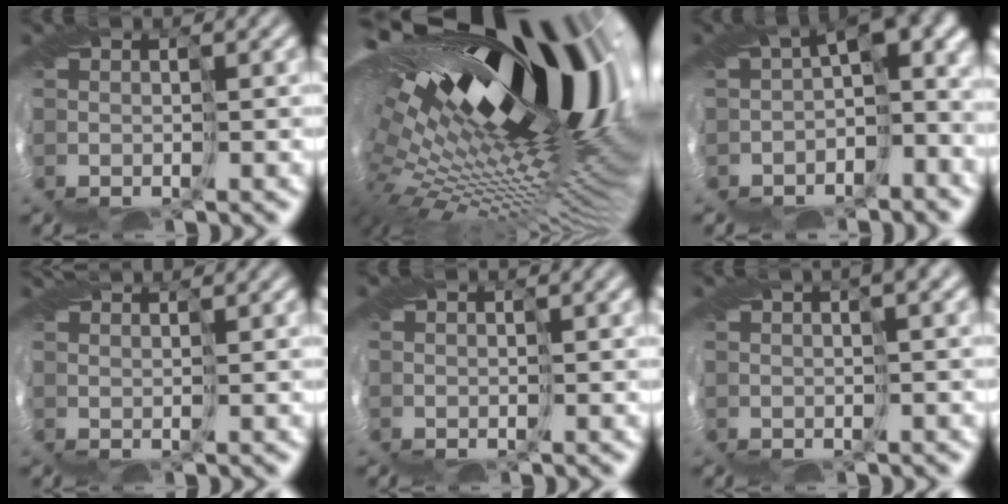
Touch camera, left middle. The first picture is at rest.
{"total": 21.7, "force": [5.6, 8.6, 19.1], "torque": [-0.331, 0.000, 0.092]}
{"total": 9.6, "force": [-1.7, 5.5, 7.7], "torque": [-0.106, -0.008, -0.019]}
{"total": 2.5, "force": [2.4, 0.1, 0.8], "torque": [-0.016, 0.005, 0.028]}
{"total": 0.8, "force": [0.5, -0.1, 0.7], "torque": [-0.010, 0.003, 0.006]}
{"total": 4.2, "force": [2.3, 1.2, 3.4], "torque": [-0.039, 0.019, 0.019]}